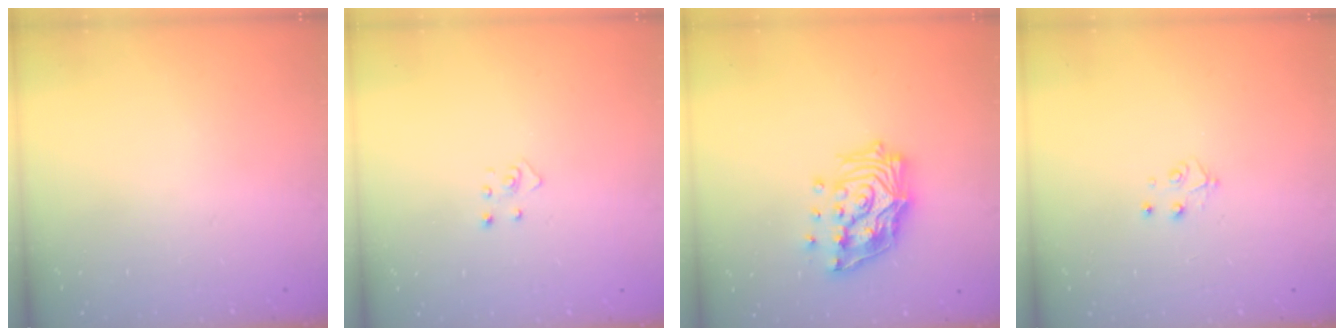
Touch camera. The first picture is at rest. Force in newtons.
{"total": 2.5, "press": 2.4, "slide": 0.3}
{"total": 17.7, "press": 17.6, "slide": 2.0}
{"total": 3.4, "press": 3.4, "slide": 0.4}